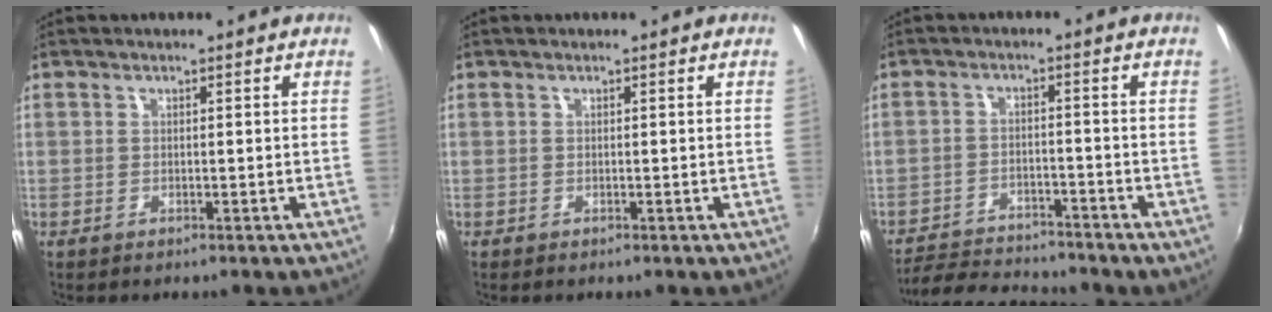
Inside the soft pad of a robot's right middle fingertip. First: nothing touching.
{"total": 0.0}
{"total": 11.5, "force": [-10.7, 2.4, 3.5], "torque": [-0.091, -0.005, -0.169]}